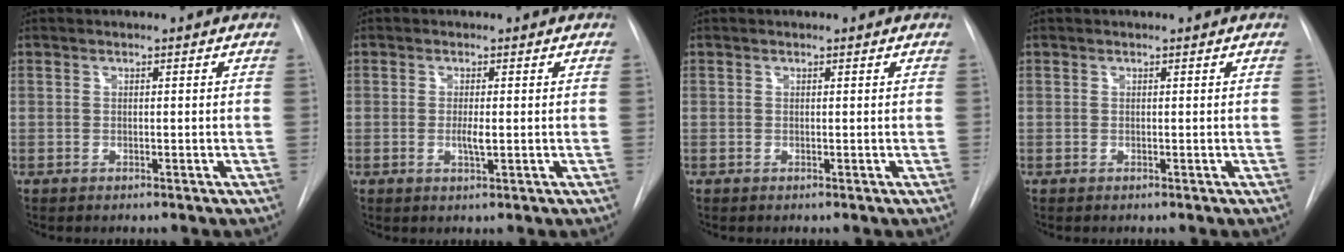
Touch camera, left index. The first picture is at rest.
{"total": 2.0, "force": [-0.3, 0.4, 2.0], "torque": [-0.038, -0.002, -0.005]}
{"total": 0.0}
{"total": 0.0}